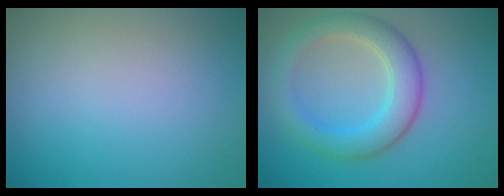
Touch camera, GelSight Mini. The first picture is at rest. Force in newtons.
{"total": 4.7, "press": 4.7, "slide": 0.1}